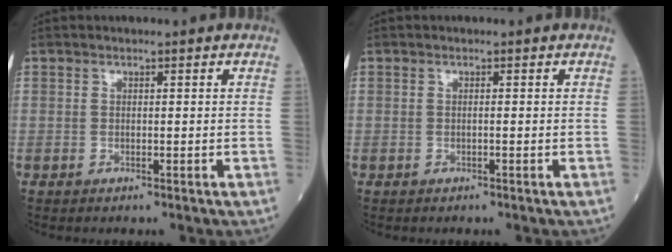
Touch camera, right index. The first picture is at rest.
{"total": 0.0}